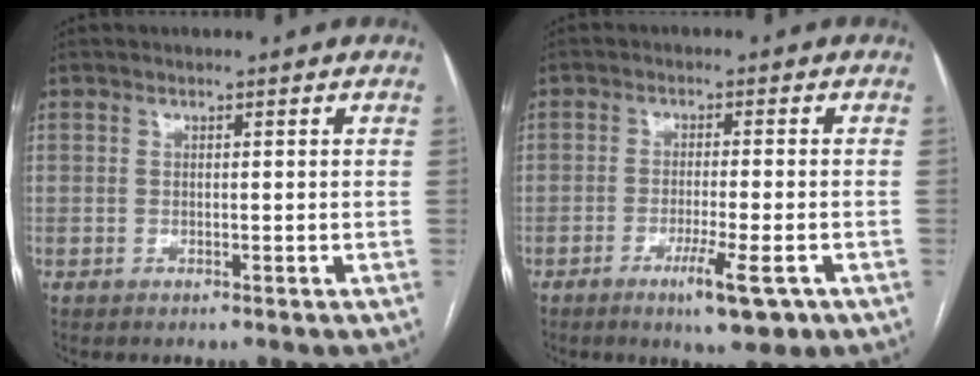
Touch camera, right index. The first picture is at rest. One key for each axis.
{"total": 6.4, "fx": -3.3, "fy": 0.5, "fz": 5.5, "tx": -0.091, "ty": -0.013, "tz": -0.049}